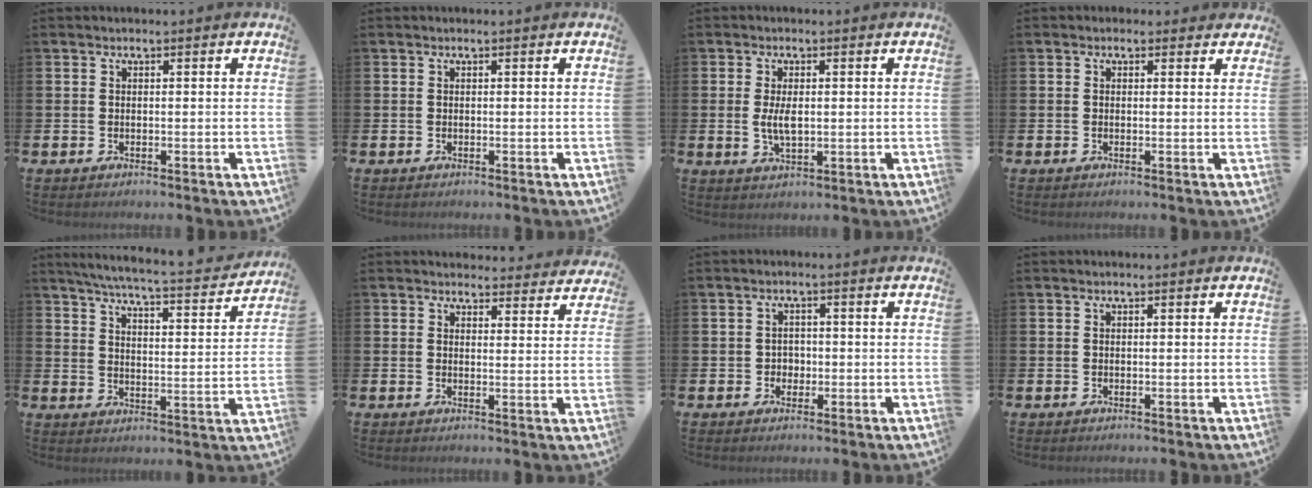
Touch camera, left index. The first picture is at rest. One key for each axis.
{"total": 0.0}
{"total": 3.6, "fx": 0.3, "fy": 1.7, "fz": 3.2, "tx": -0.049, "ty": -0.001, "tz": 0.001}
{"total": 0.8, "fx": 0.3, "fy": 0.7, "fz": 0.2, "tx": -0.001, "ty": 0.008, "tz": 0.004}
{"total": 5.4, "fx": 5.0, "fy": 0.1, "fz": 2.0, "tx": -0.048, "ty": -0.042, "tz": 0.079}
{"total": 3.5, "fx": 3.4, "fy": 0.9, "fz": -0.2, "tx": 0.007, "ty": -0.020, "tz": 0.059}
{"total": 2.0, "fx": -0.3, "fy": 1.9, "fz": 0.6, "tx": -0.003, "ty": 0.002, "tz": -0.012}
{"total": 0.0}